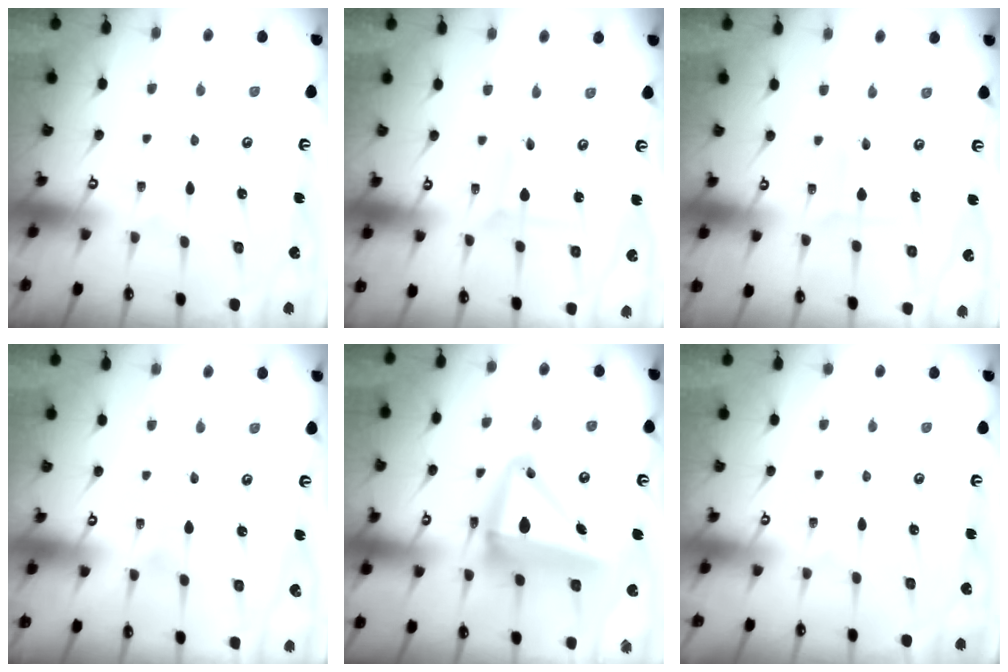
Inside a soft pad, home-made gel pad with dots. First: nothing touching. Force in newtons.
{"total": 2.4, "press": 2.4, "slide": 0.2}
{"total": 2.0, "press": 1.9, "slide": 0.5}
{"total": 2.8, "press": 2.8, "slide": 0.1}
{"total": 14.0, "press": 13.6, "slide": 3.2}
{"total": 0.8, "press": 0.7, "slide": 0.4}